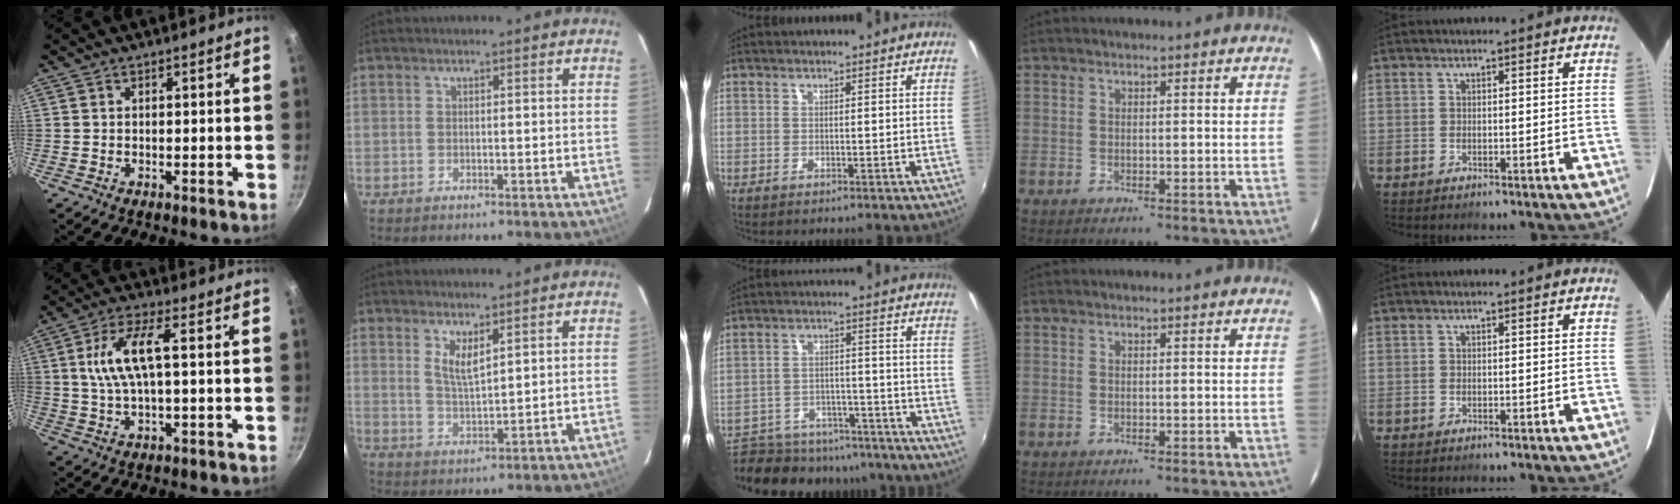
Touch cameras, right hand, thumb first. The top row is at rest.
{"thumb": {"total": 9.2, "force": [1.1, 2.8, 8.7], "torque": [-0.182, 0.013, 0.023]}, "index": {"total": 4.4, "force": [2.4, 1.2, 3.4], "torque": [-0.064, -0.009, 0.046]}, "middle": {"total": 20.6, "force": [-17.5, 7.9, 7.5], "torque": [-0.171, 0.000, -0.238]}}